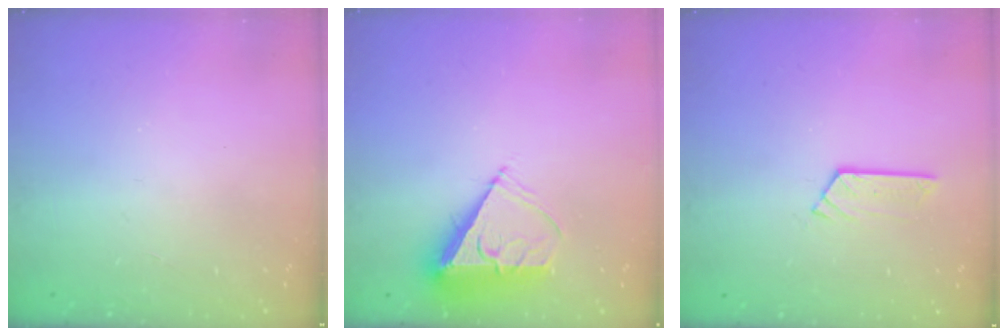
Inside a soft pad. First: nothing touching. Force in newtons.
{"total": 7.0, "press": 7.0, "slide": 0.8}
{"total": 4.8, "press": 4.8, "slide": 0.4}